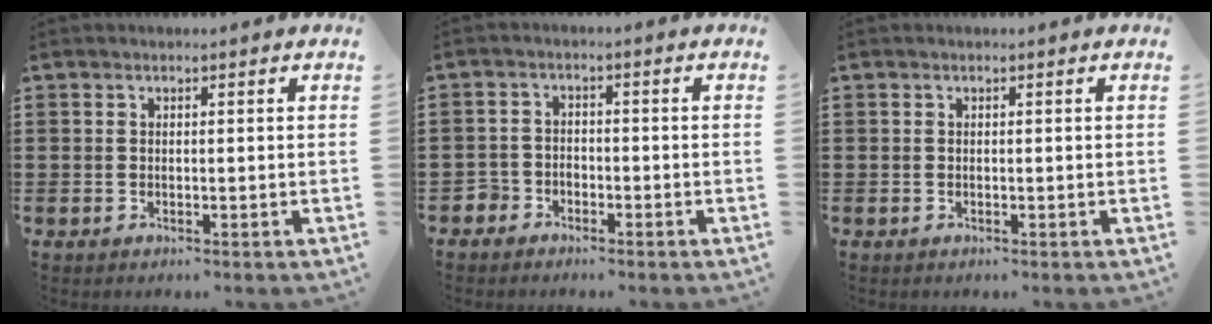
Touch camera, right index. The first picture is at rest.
{"total": 2.6, "force": [-2.1, 1.5, 0.0], "torque": [-0.008, 0.004, -0.048]}
{"total": 0.0}